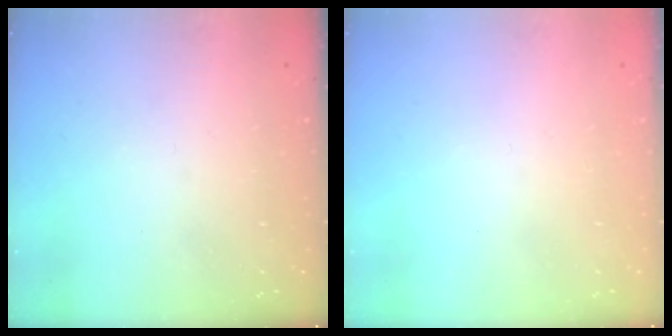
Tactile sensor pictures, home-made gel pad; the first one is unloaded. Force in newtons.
{"total": 1.6, "press": 1.5, "slide": 0.1}